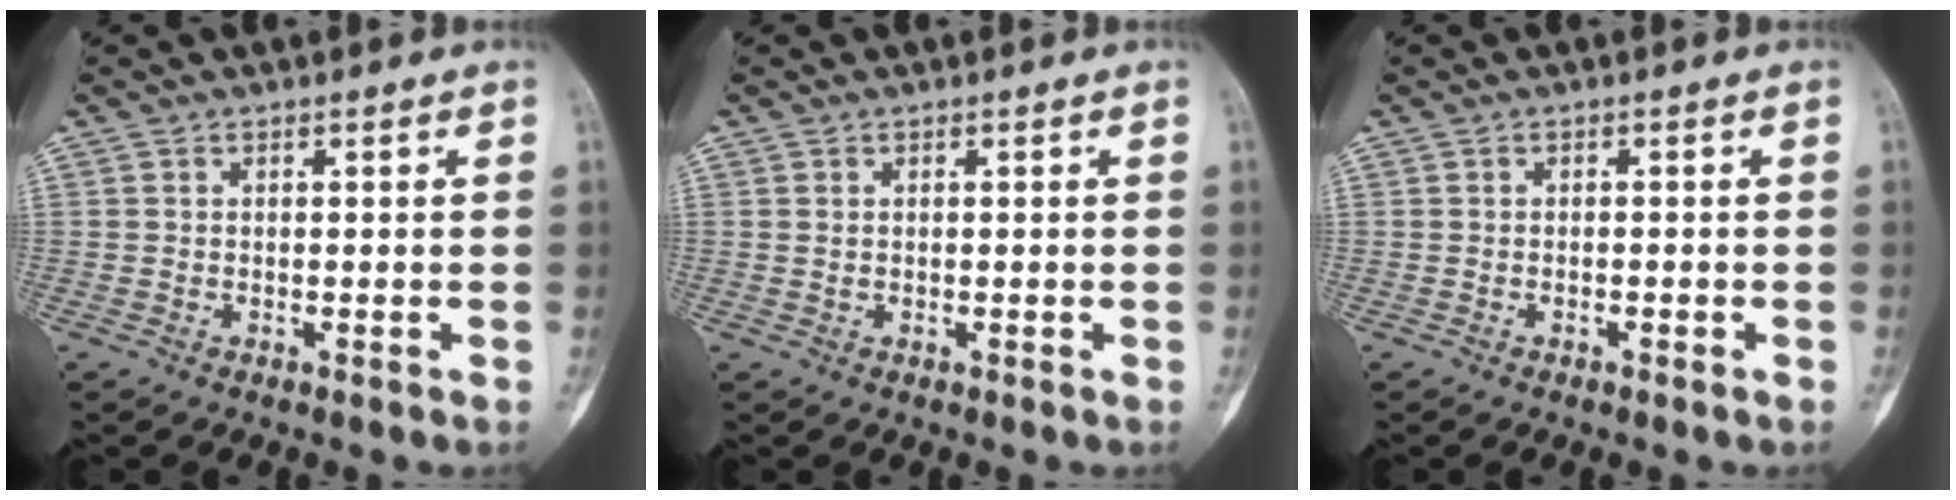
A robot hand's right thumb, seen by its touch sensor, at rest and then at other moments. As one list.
[{"total": 0.6, "force": [0.2, 0.4, 0.4], "torque": [-0.010, 0.001, 0.005]}, {"total": 1.0, "force": [-0.5, 0.3, 0.8], "torque": [-0.018, 0.007, -0.004]}]